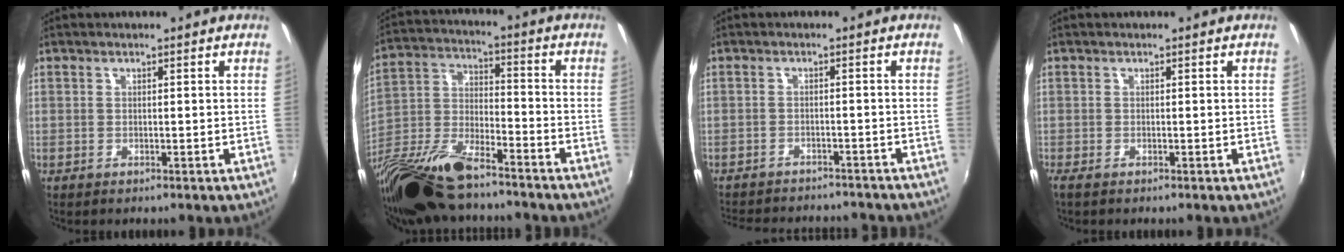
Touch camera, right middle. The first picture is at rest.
{"total": 19.9, "force": [-14.9, 6.1, 11.8], "torque": [-0.263, -0.042, -0.280]}
{"total": 13.1, "force": [-11.6, 3.6, 4.7], "torque": [-0.106, -0.009, -0.159]}
{"total": 0.8, "force": [-0.6, -0.1, 0.5], "torque": [-0.011, -0.002, -0.011]}